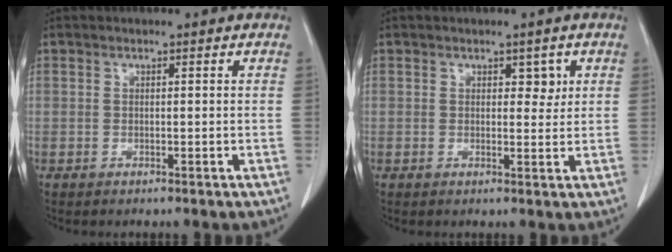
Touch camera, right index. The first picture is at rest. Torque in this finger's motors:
{"motor_torque": [-0.01, 0.08, -0.02, 0.00]}